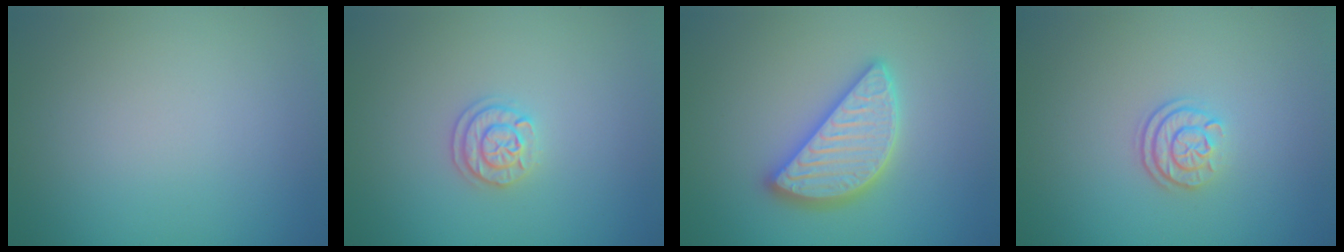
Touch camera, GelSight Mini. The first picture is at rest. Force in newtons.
{"total": 2.0, "press": 1.9, "slide": 0.8}
{"total": 4.7, "press": 4.7, "slide": 0.4}
{"total": 2.5, "press": 1.8, "slide": 1.6}